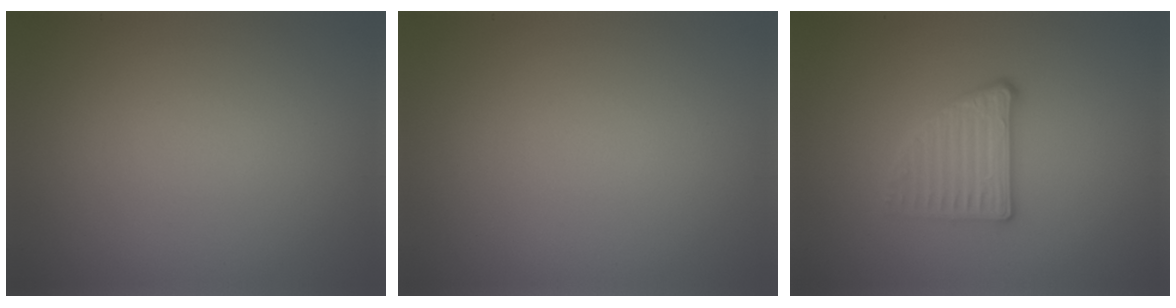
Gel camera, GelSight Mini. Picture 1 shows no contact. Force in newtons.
{"total": 0.0}
{"total": 2.8, "press": 2.5, "slide": 1.2}